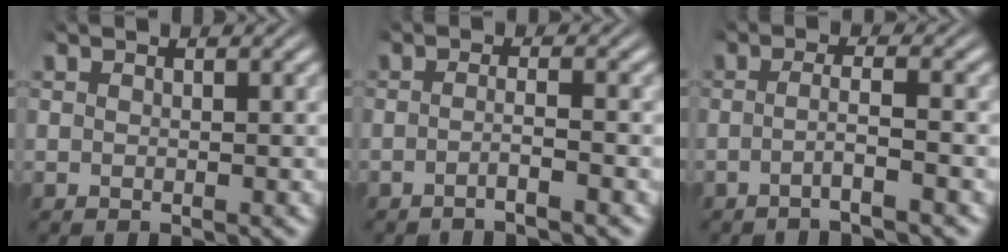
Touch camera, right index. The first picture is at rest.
{"total": 2.0, "force": [-1.6, -0.4, 1.2], "torque": [-0.023, -0.005, -0.030]}
{"total": 2.7, "force": [-1.7, -0.5, 2.0], "torque": [-0.035, -0.005, -0.031]}